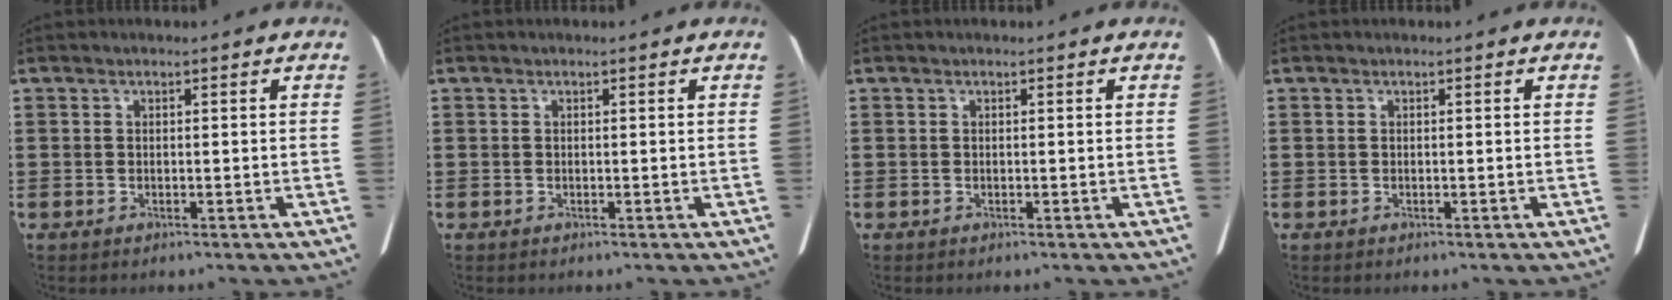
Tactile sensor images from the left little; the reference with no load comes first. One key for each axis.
{"total": 0.0}
{"total": 0.0}
{"total": 0.0}